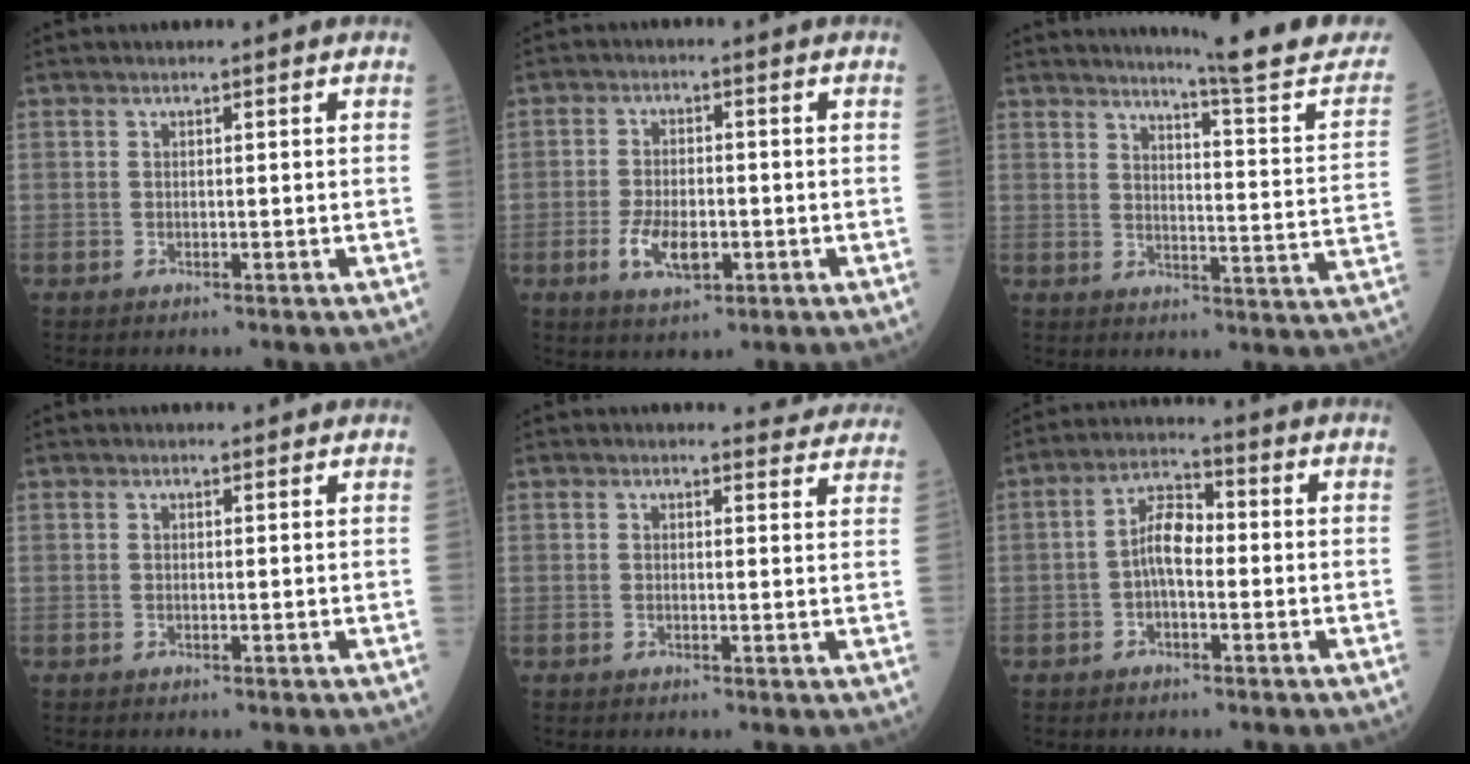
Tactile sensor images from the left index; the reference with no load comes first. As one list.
[{"total": 5.9, "force": [-2.1, 2.7, 4.8], "torque": [-0.096, -0.004, -0.032]}, {"total": 14.8, "force": [13.9, -1.2, 4.9], "torque": [-0.060, -0.078, 0.163]}, {"total": 1.6, "force": [1.6, 0.3, 0.2], "torque": [-0.007, 0.007, 0.021]}, {"total": 5.9, "force": [5.8, 1.1, 0.0], "torque": [0.019, -0.015, 0.039]}, {"total": 5.7, "force": [-0.7, 2.4, 5.2], "torque": [-0.102, 0.019, -0.018]}]